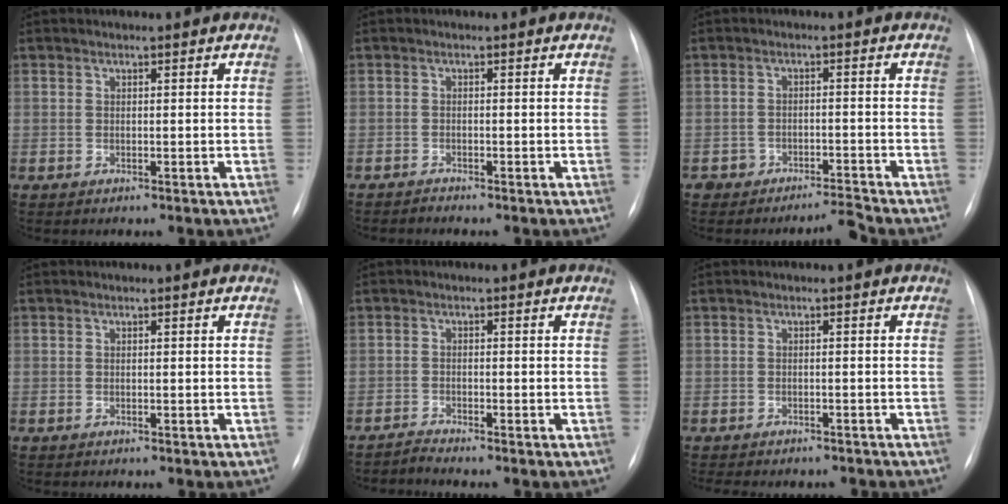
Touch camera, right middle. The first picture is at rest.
{"total": 0.8, "force": [-0.7, -0.1, -0.2], "torque": [0.002, -0.005, -0.012]}
{"total": 2.7, "force": [-2.7, 0.0, -0.5], "torque": [0.015, 0.000, -0.042]}
{"total": 0.0}
{"total": 1.5, "force": [-1.3, -0.5, -0.4], "torque": [0.006, -0.010, -0.026]}
{"total": 8.4, "force": [-7.2, 3.1, 2.8], "torque": [-0.040, 0.006, -0.085]}